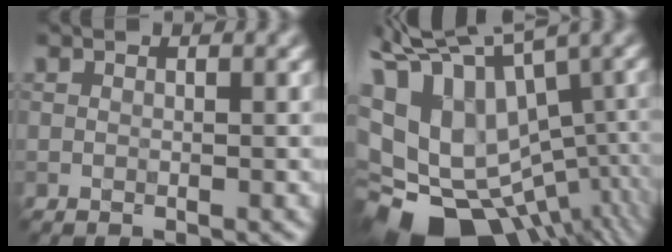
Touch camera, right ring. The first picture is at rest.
{"total": 13.7, "force": [-2.7, 9.0, 10.0], "torque": [-0.169, 0.003, 0.004]}